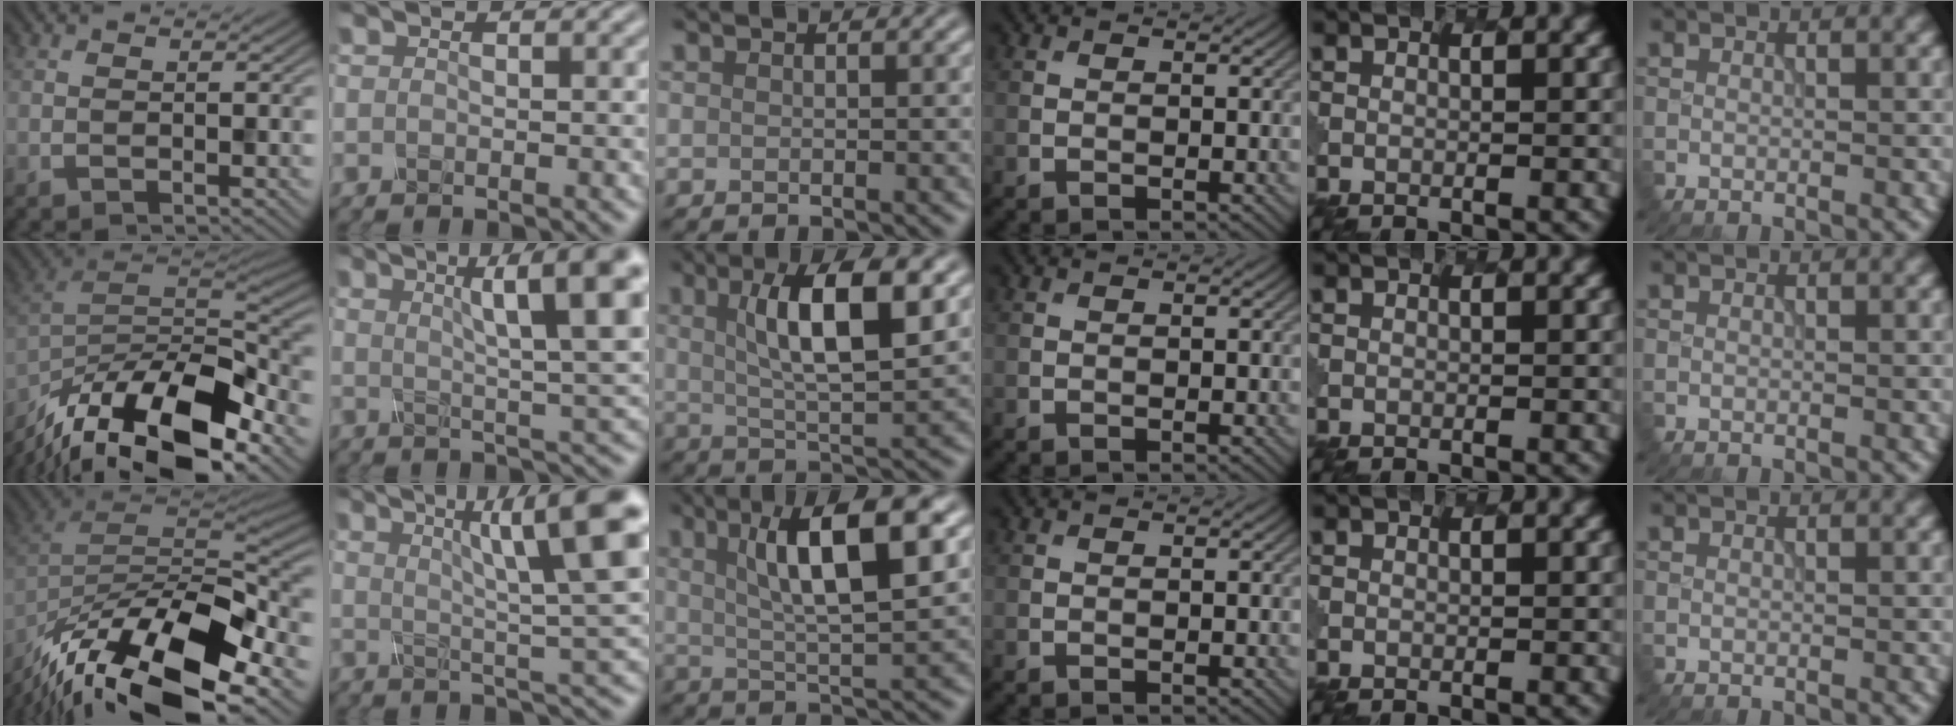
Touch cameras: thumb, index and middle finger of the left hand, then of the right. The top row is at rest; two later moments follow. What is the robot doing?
{"motion": "twist", "object": "rubiks cube"}